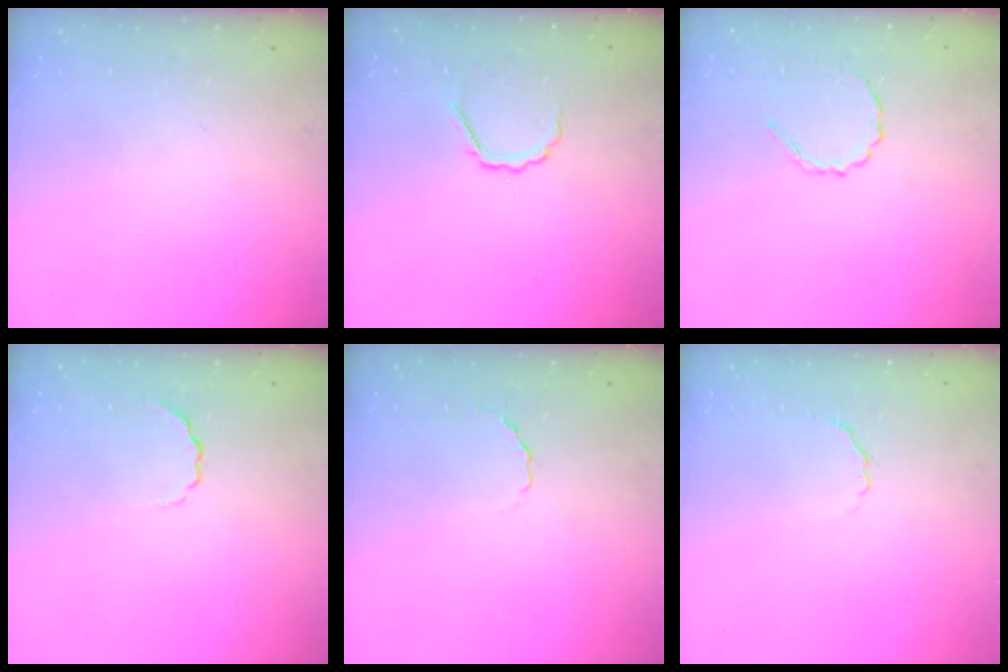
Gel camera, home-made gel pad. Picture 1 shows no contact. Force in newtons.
{"total": 4.1, "press": 4.0, "slide": 0.5}
{"total": 3.0, "press": 2.8, "slide": 1.0}
{"total": 2.1, "press": 2.0, "slide": 0.8}
{"total": 2.5, "press": 2.3, "slide": 0.9}
{"total": 1.8, "press": 1.5, "slide": 1.0}